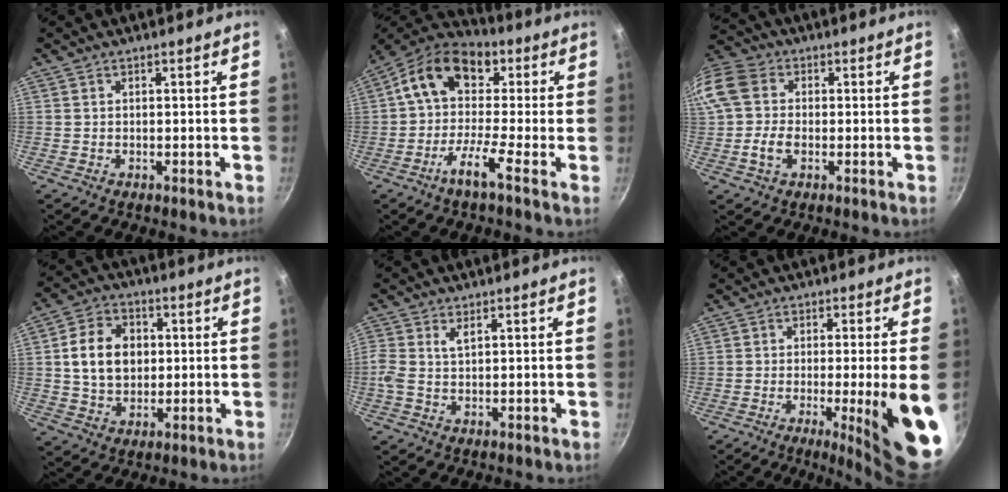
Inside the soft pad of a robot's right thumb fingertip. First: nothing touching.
{"total": 12.4, "force": [-1.0, 6.7, 10.4], "torque": [-0.174, 0.044, -0.045]}
{"total": 13.0, "force": [-0.6, 10.2, 8.1], "torque": [-0.175, 0.029, -0.024]}
{"total": 11.1, "force": [1.3, 8.5, 7.1], "torque": [-0.101, 0.007, 0.019]}
{"total": 3.1, "force": [0.7, 1.4, 2.6], "torque": [-0.066, 0.006, 0.014]}
{"total": 14.5, "force": [-3.6, 1.2, 14.0], "torque": [-0.189, -0.004, -0.045]}